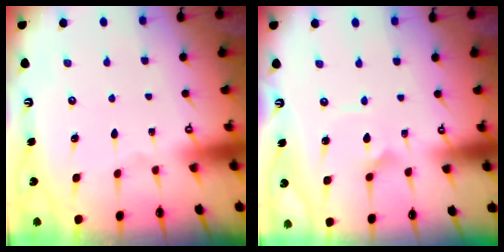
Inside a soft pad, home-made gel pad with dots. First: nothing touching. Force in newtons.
{"total": 2.9, "press": 2.9, "slide": 0.1}